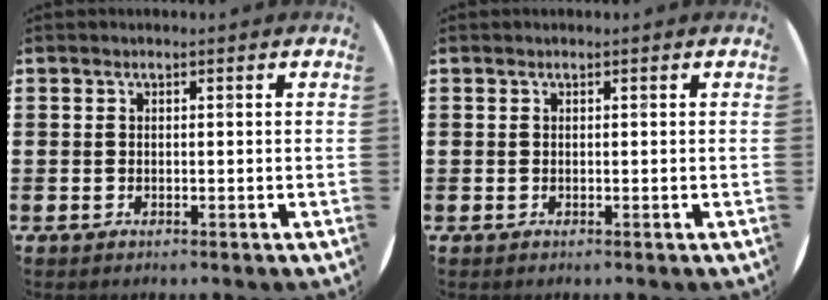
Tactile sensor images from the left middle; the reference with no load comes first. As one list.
[{"total": 0.0}]